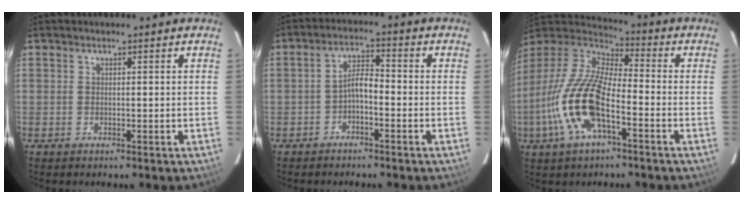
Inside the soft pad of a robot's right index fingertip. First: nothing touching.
{"total": 3.6, "force": [-2.0, 1.3, 2.6], "torque": [-0.054, 0.014, -0.035]}
{"total": 17.9, "force": [-6.6, 6.6, 15.2], "torque": [-0.317, -0.014, -0.136]}